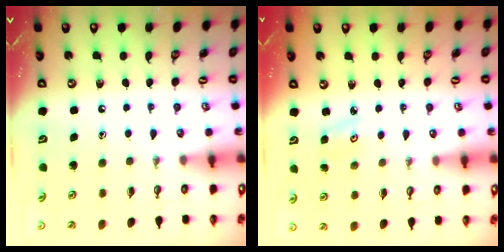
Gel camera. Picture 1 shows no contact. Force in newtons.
{"total": 3.2, "press": 3.1, "slide": 0.4}